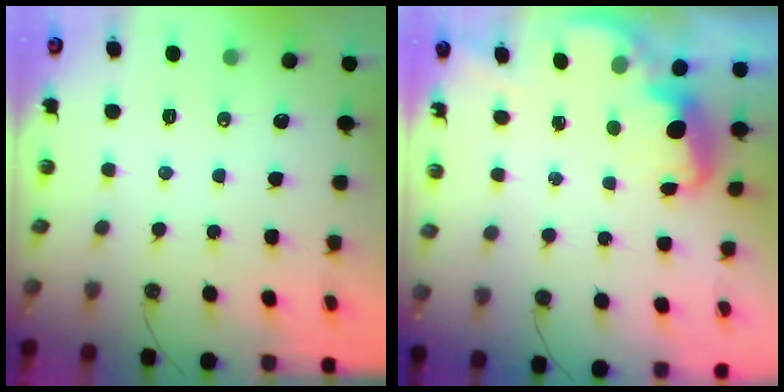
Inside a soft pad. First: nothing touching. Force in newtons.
{"total": 2.6, "press": 2.6, "slide": 0.5}